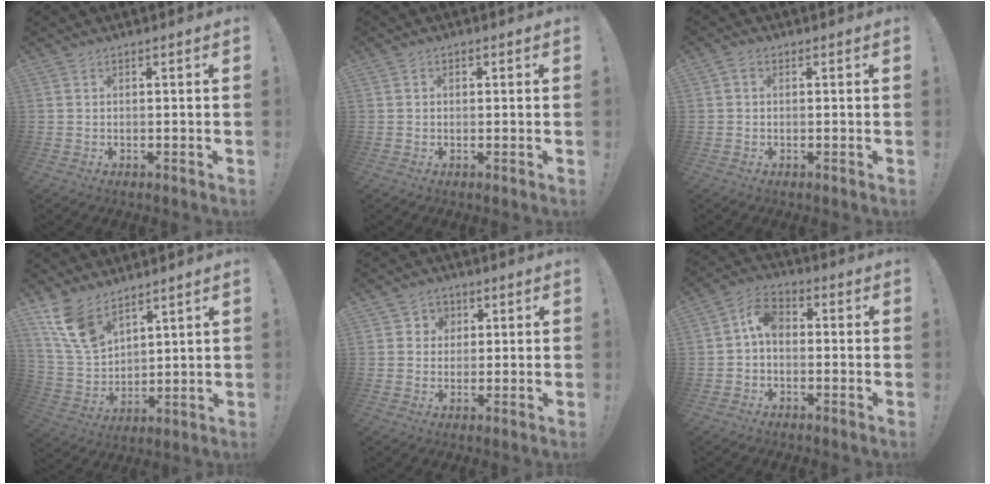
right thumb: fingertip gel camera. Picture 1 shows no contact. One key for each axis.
{"total": 1.1, "fx": 0.1, "fy": 0.9, "fz": 0.5, "tx": -0.001, "ty": 0.000, "tz": 0.000}
{"total": 1.1, "fx": -0.1, "fy": 0.9, "fz": 0.6, "tx": -0.015, "ty": 0.005, "tz": -0.001}
{"total": 12.6, "fx": 8.8, "fy": 6.7, "fz": 5.9, "tx": -0.121, "ty": -0.047, "tz": 0.176}
{"total": 4.3, "fx": 0.7, "fy": 4.2, "fz": 0.7, "tx": -0.006, "ty": -0.003, "tz": 0.012}
{"total": 6.6, "fx": 0.0, "fy": 4.7, "fz": 4.7, "tx": -0.089, "ty": 0.014, "tz": 0.002}